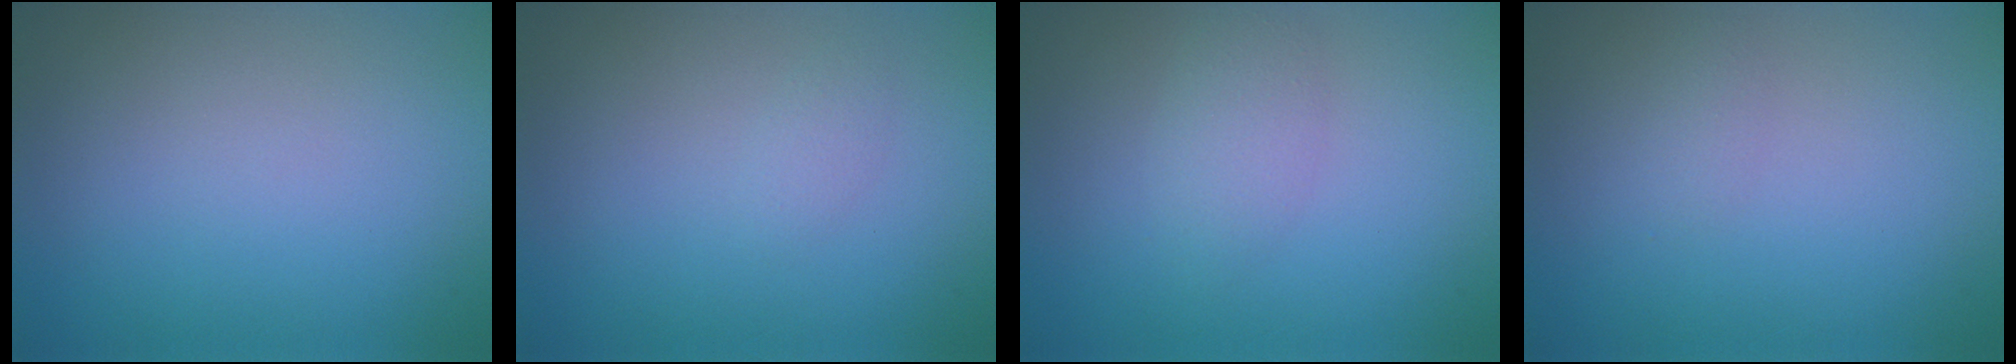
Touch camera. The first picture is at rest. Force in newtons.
{"total": 0.7, "press": 0.7, "slide": 0.0}
{"total": 1.8, "press": 1.8, "slide": 0.0}
{"total": 0.6, "press": 0.6, "slide": 0.0}